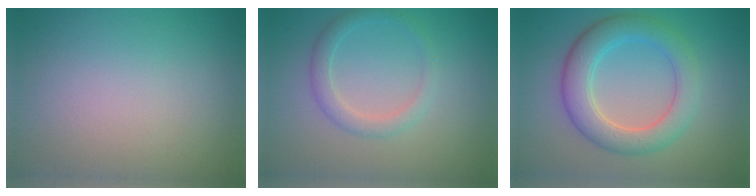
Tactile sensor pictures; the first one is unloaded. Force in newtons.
{"total": 2.2, "press": 2.2, "slide": 0.2}
{"total": 5.4, "press": 5.4, "slide": 0.3}